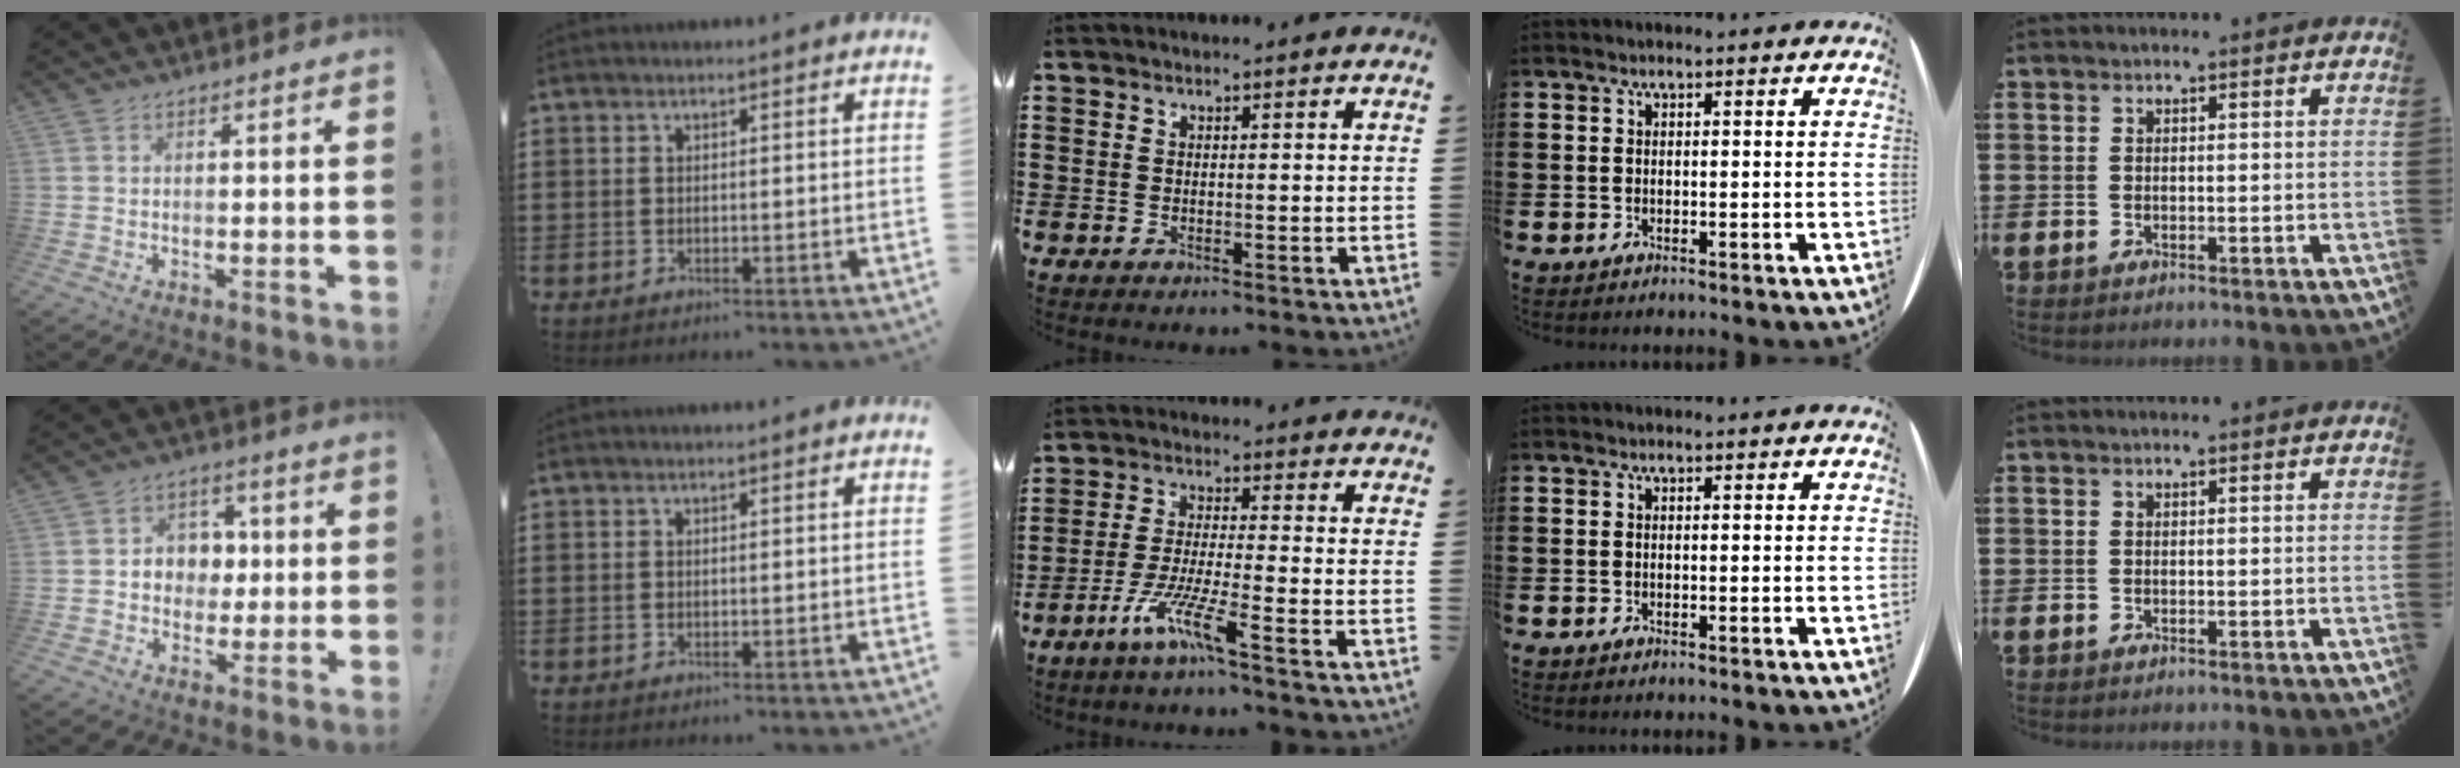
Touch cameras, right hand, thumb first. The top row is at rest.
{"thumb": {"total": 8.2, "force": [0.2, 7.7, 2.6], "torque": [-0.026, -0.002, 0.009]}, "middle": {"total": 7.6, "force": [-5.1, 0.4, 5.6], "torque": [-0.116, -0.007, -0.098]}}